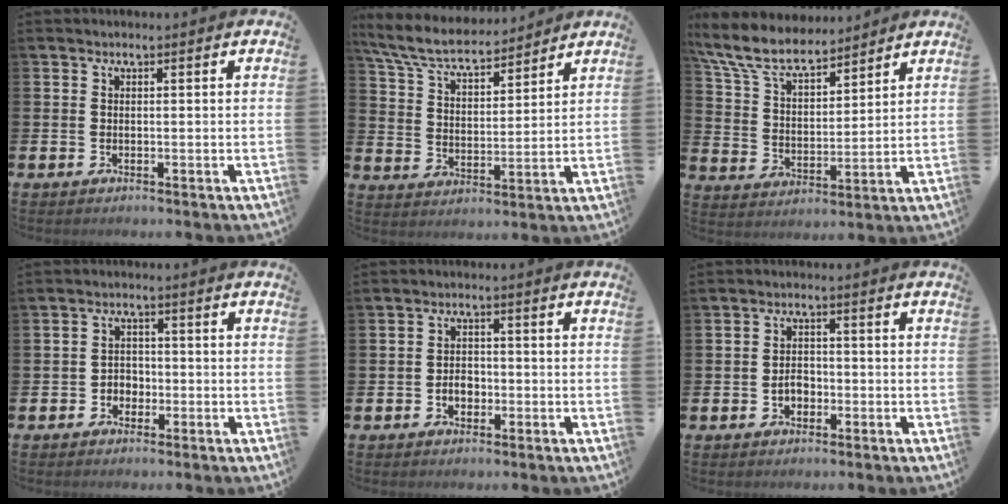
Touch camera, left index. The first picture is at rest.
{"total": 7.4, "force": [6.8, 1.7, 2.5], "torque": [-0.078, -0.037, 0.120]}
{"total": 8.4, "force": [7.5, 2.5, 2.9], "torque": [-0.095, -0.038, 0.137]}
{"total": 2.5, "force": [-1.7, 1.8, 0.4], "torque": [-0.012, 0.007, -0.038]}
{"total": 2.5, "force": [-1.2, 1.8, 1.2], "torque": [-0.016, -0.001, -0.028]}
{"total": 2.3, "force": [-1.1, 1.7, 1.0], "torque": [-0.012, 0.000, -0.026]}